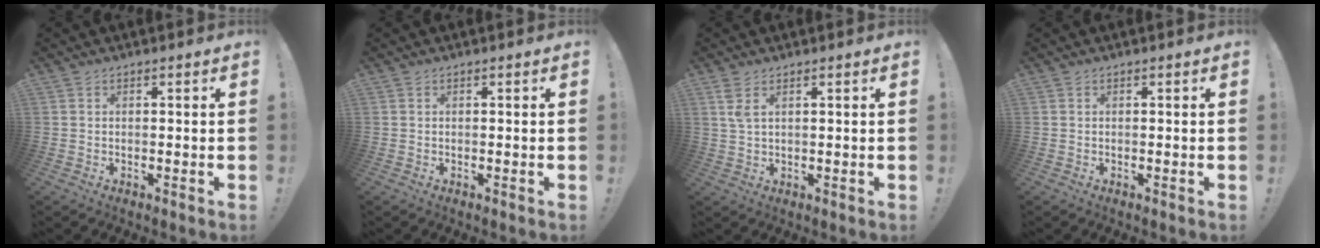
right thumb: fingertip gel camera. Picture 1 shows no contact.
{"total": 0.0}
{"total": 3.4, "force": [1.7, 1.2, 2.7], "torque": [-0.059, 0.001, 0.031]}
{"total": 0.0}